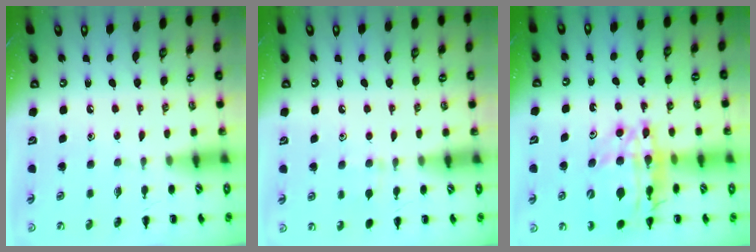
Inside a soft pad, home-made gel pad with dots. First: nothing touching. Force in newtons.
{"total": 6.7, "press": 6.2, "slide": 2.5}
{"total": 18.6, "press": 18.0, "slide": 4.4}